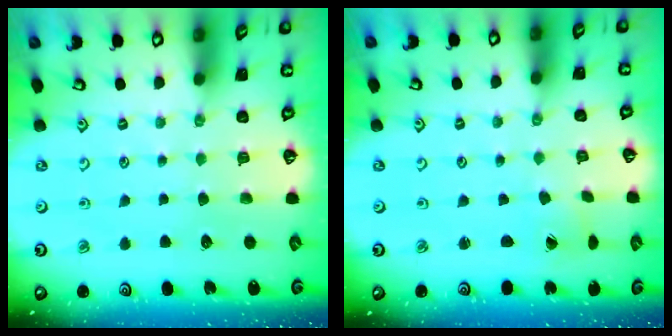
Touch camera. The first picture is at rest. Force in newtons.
{"total": 0.5, "press": 0.5, "slide": 0.1}